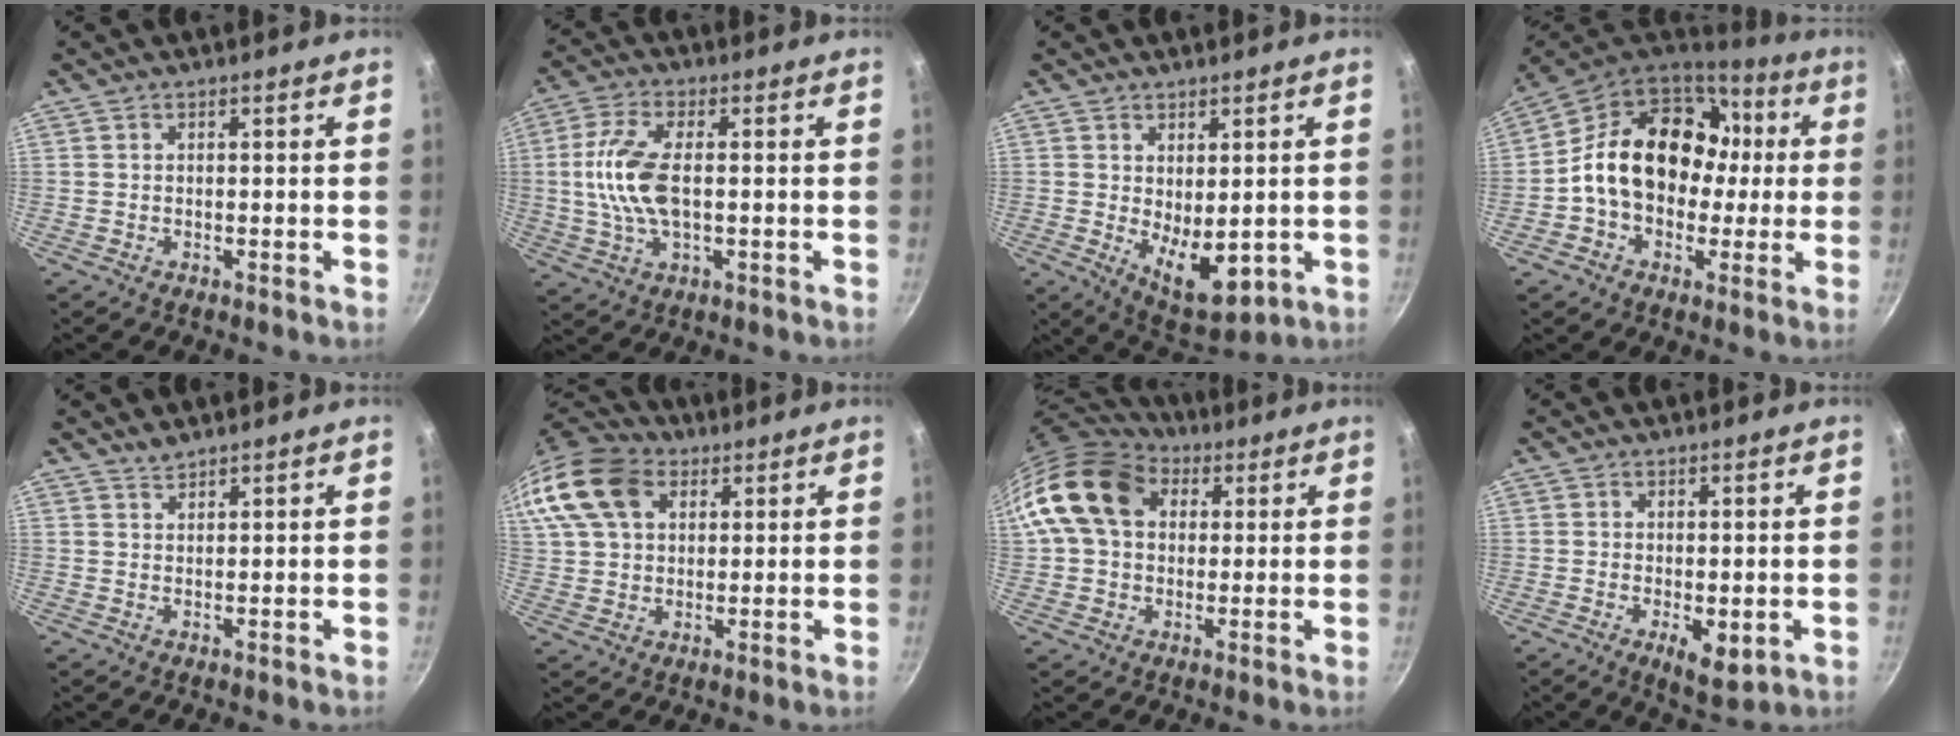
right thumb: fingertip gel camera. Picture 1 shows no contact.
{"total": 10.7, "force": [0.0, 4.9, 9.5], "torque": [-0.194, 0.011, -0.006]}
{"total": 9.1, "force": [-0.4, 4.9, 7.6], "torque": [-0.090, -0.024, 0.016]}
{"total": 21.2, "force": [1.2, 16.0, 13.8], "torque": [-0.202, 0.050, 0.016]}
{"total": 1.6, "force": [1.5, 0.3, 0.2], "torque": [-0.002, -0.006, 0.031]}
{"total": 19.9, "force": [7.8, 14.3, 11.4], "torque": [-0.253, 0.027, 0.135]}
{"total": 16.4, "force": [4.4, 12.2, 10.0], "torque": [-0.168, 0.021, 0.065]}
{"total": 5.5, "force": [-1.1, 2.5, 4.7], "torque": [-0.065, -0.012, -0.009]}